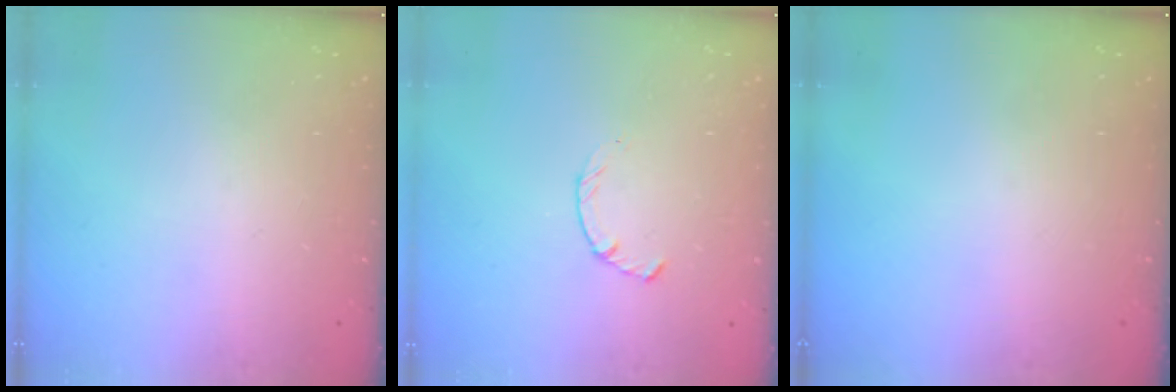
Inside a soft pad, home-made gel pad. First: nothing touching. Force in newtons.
{"total": 2.4, "press": 2.3, "slide": 0.4}
{"total": 0.0}